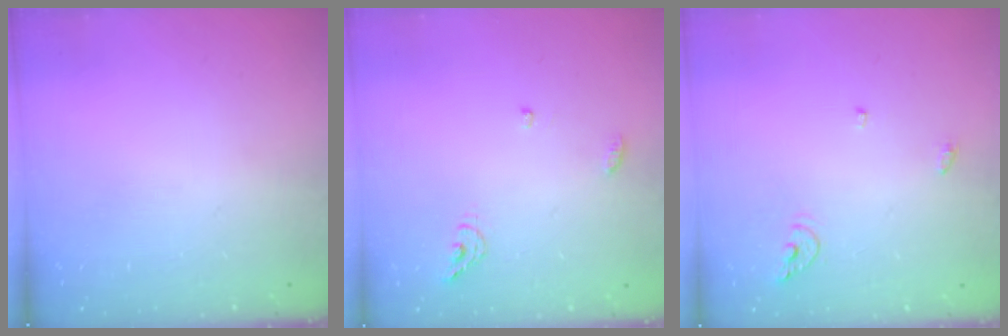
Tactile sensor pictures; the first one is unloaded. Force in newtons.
{"total": 6.4, "press": 6.4, "slide": 0.1}
{"total": 6.1, "press": 6.1, "slide": 0.6}